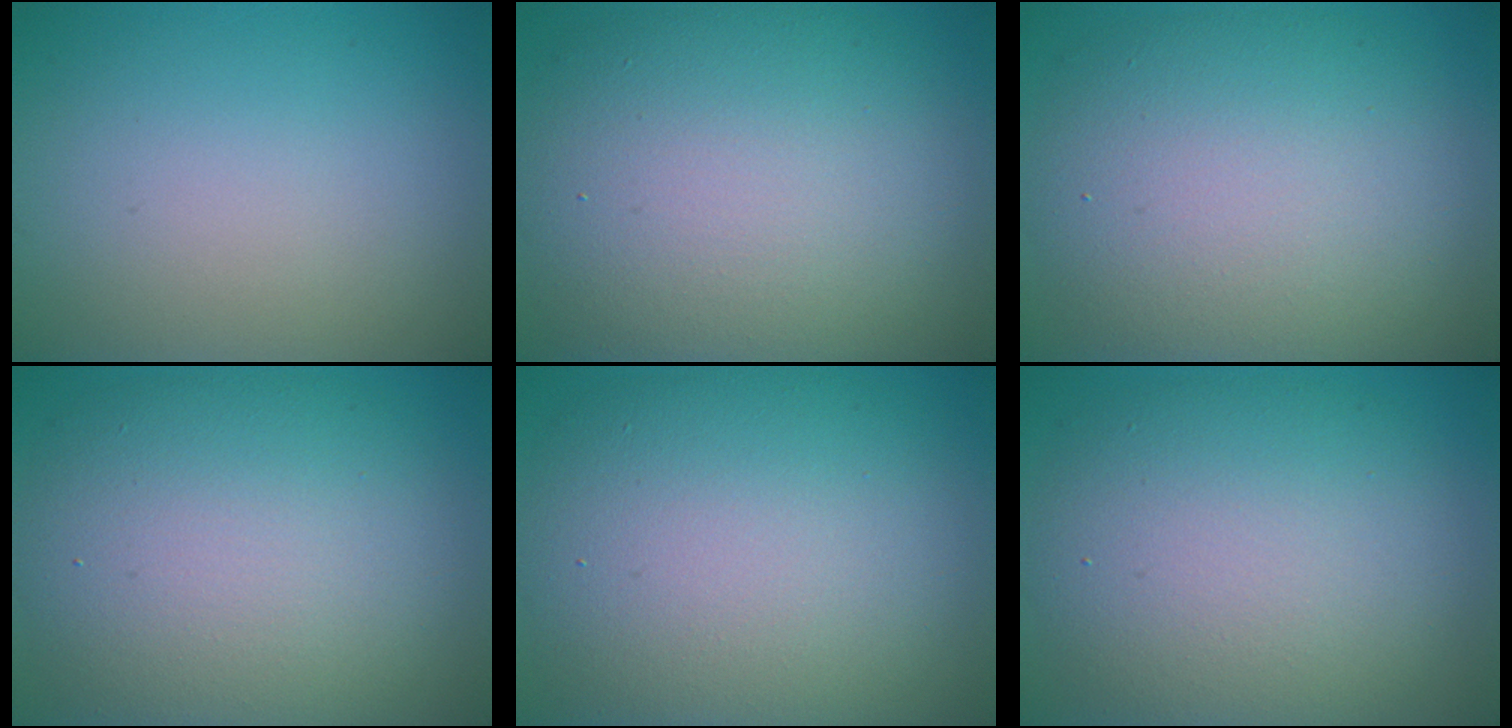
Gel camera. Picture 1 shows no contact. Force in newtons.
{"total": 12.7, "press": 12.6, "slide": 0.8}
{"total": 10.5, "press": 10.5, "slide": 0.6}
{"total": 11.0, "press": 11.0, "slide": 0.2}
{"total": 12.6, "press": 12.6, "slide": 0.2}
{"total": 9.5, "press": 9.5, "slide": 0.4}